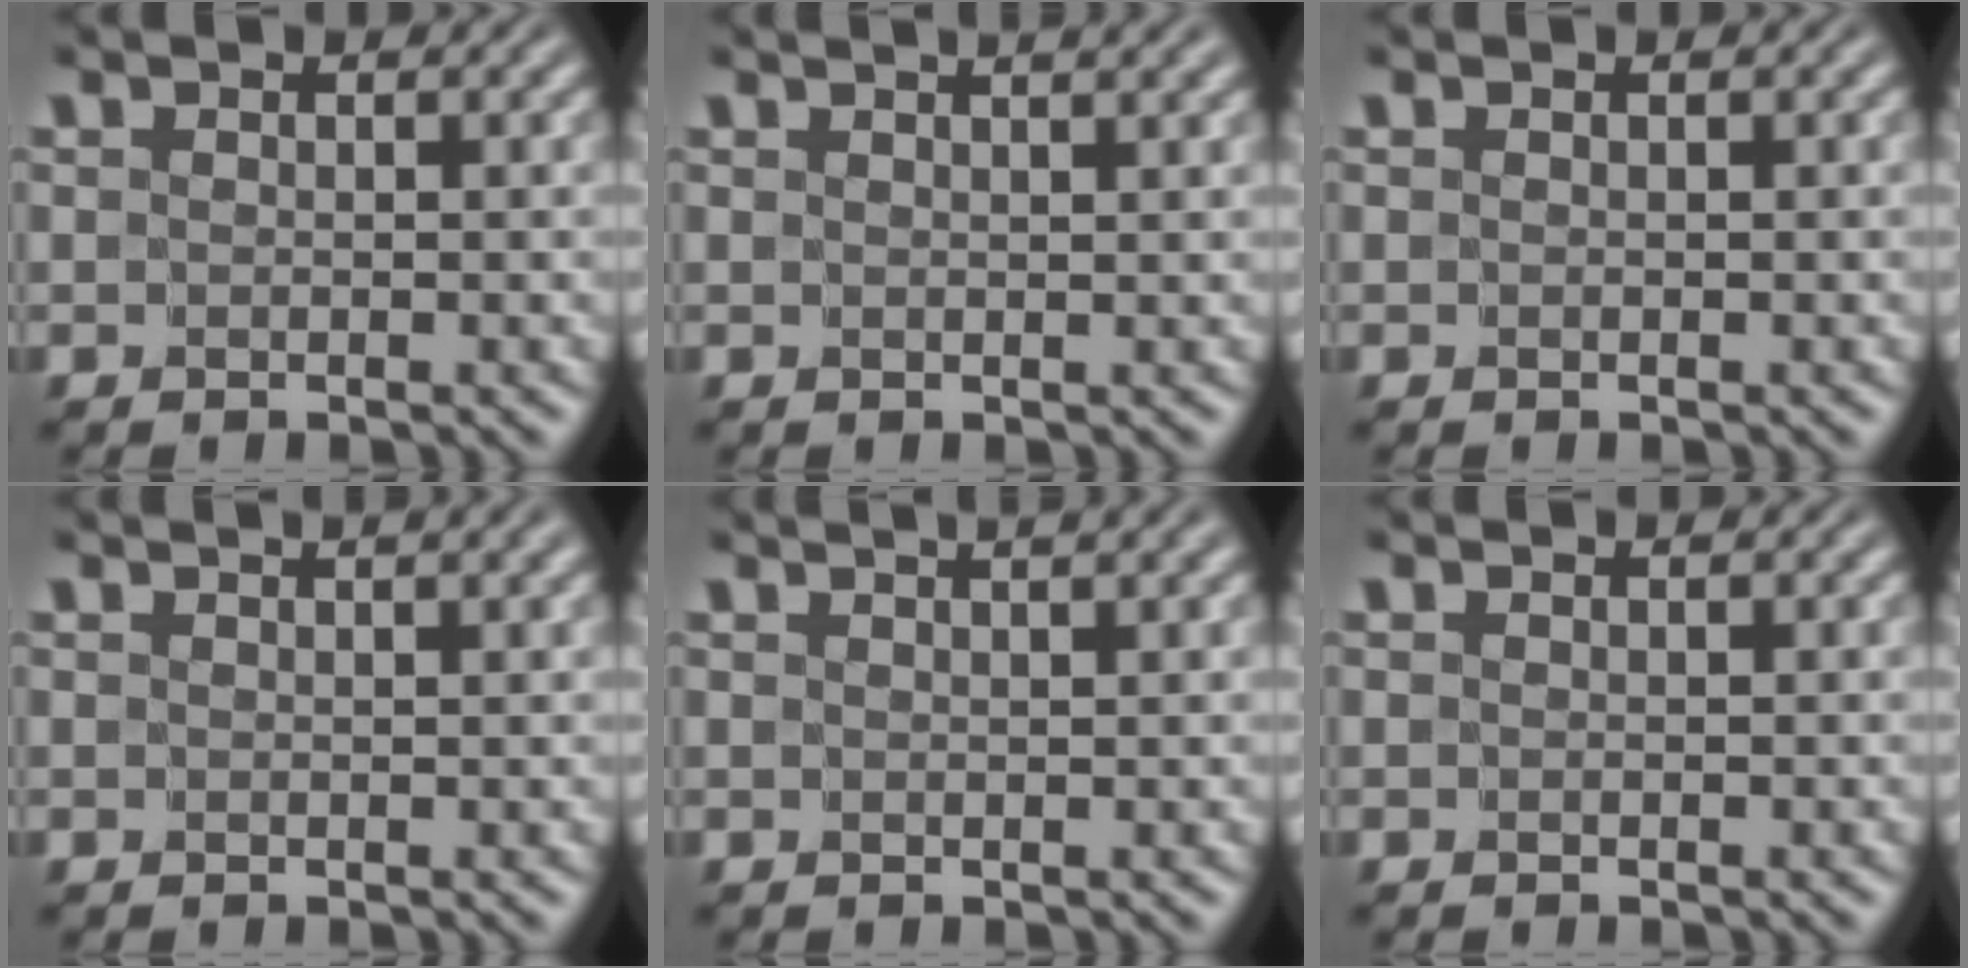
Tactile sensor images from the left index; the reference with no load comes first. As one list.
[{"total": 3.1, "force": [2.4, 1.0, 1.7], "torque": [-0.006, 0.010, 0.008]}, {"total": 0.0}, {"total": 1.9, "force": [1.5, 0.3, 1.2], "torque": [-0.007, -0.005, 0.011]}, {"total": 2.9, "force": [2.2, 0.8, 1.7], "torque": [-0.003, 0.008, 0.005]}, {"total": 0.0}]